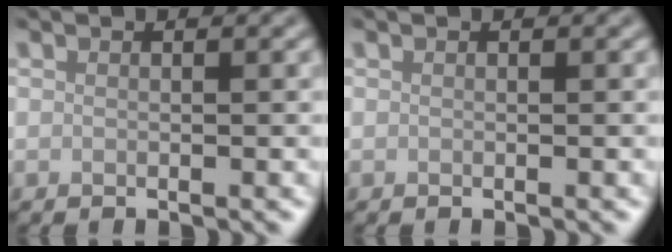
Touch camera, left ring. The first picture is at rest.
{"total": 0.0}